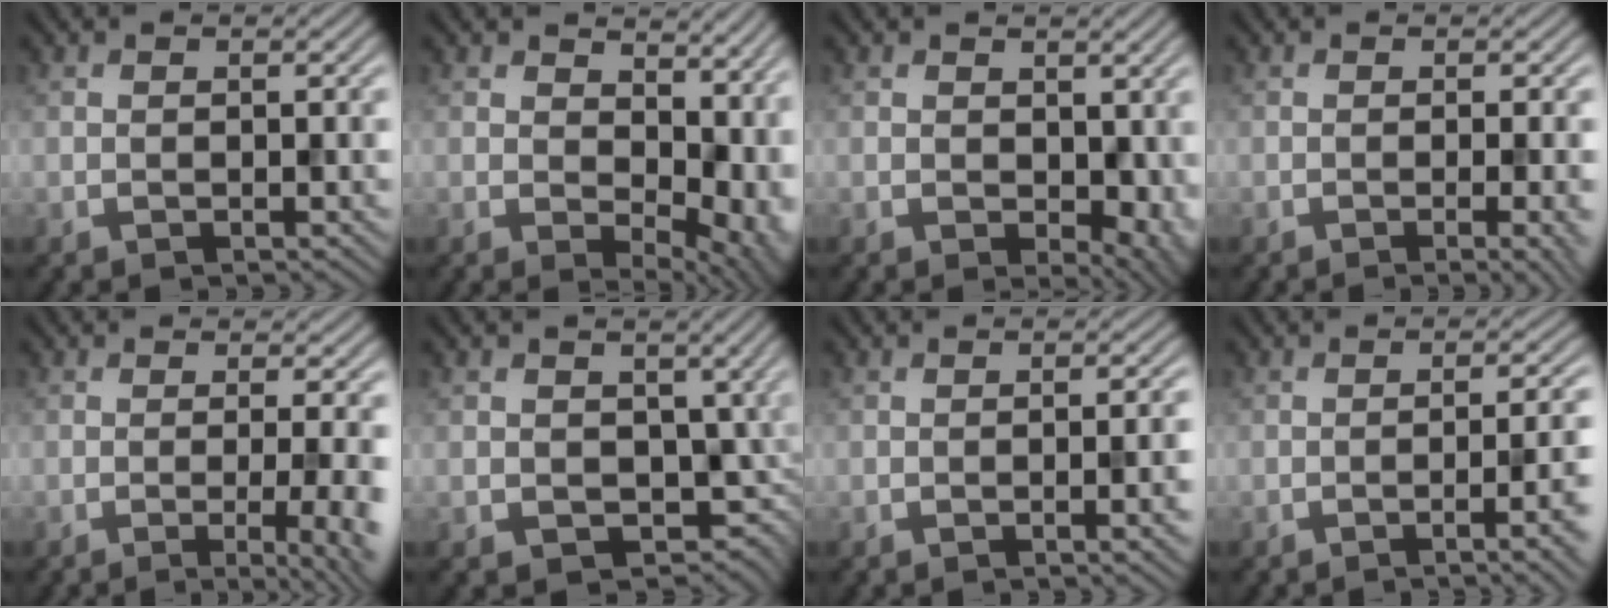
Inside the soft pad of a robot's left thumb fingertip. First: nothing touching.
{"total": 10.7, "force": [3.0, 6.7, 7.8], "torque": [-0.085, -0.023, 0.073]}
{"total": 4.6, "force": [0.2, 3.0, 3.5], "torque": [-0.053, -0.018, 0.013]}
{"total": 3.0, "force": [-0.9, 0.1, 2.8], "torque": [-0.033, 0.001, -0.014]}
{"total": 6.8, "force": [-1.3, 1.6, 6.5], "torque": [-0.066, 0.000, -0.013]}
{"total": 5.4, "force": [0.5, 4.1, 3.4], "torque": [-0.070, -0.020, 0.002]}
{"total": 3.3, "force": [-0.8, 0.3, 3.2], "torque": [-0.039, 0.001, -0.009]}
{"total": 5.7, "force": [-2.0, 0.9, 5.3], "torque": [-0.062, -0.002, -0.029]}